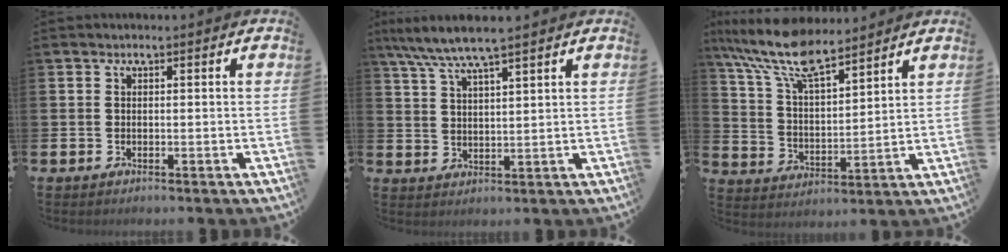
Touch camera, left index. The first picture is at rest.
{"total": 6.0, "force": [5.3, 0.2, 2.8], "torque": [-0.069, -0.020, 0.094]}
{"total": 10.5, "force": [8.9, 2.5, 4.9], "torque": [-0.132, -0.037, 0.161]}